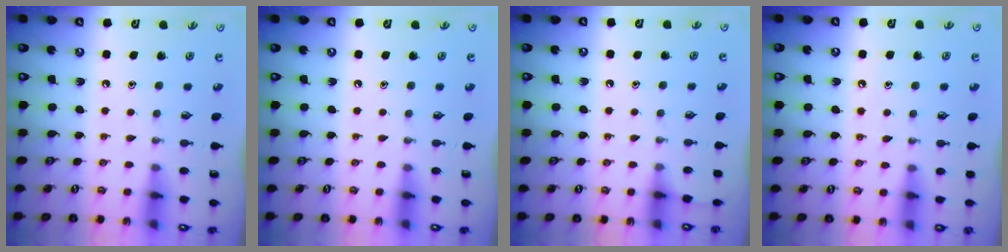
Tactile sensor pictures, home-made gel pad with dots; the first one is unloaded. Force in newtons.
{"total": 0.0}
{"total": 2.9, "press": 2.9, "slide": 0.4}
{"total": 6.6, "press": 6.5, "slide": 0.9}